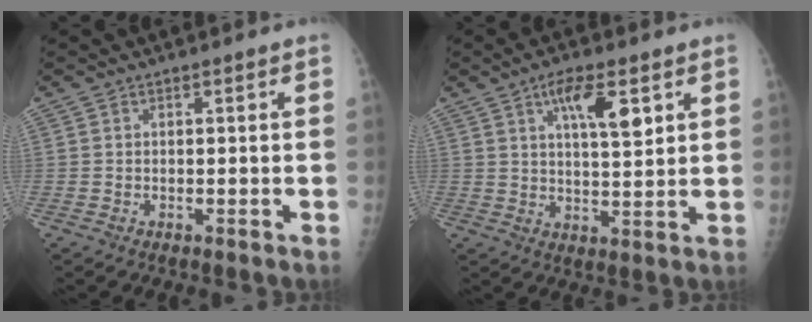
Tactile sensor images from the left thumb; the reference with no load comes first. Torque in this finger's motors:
{"motor_torque": [1.37, 1.18, 0.78, -0.19, 0.07]}